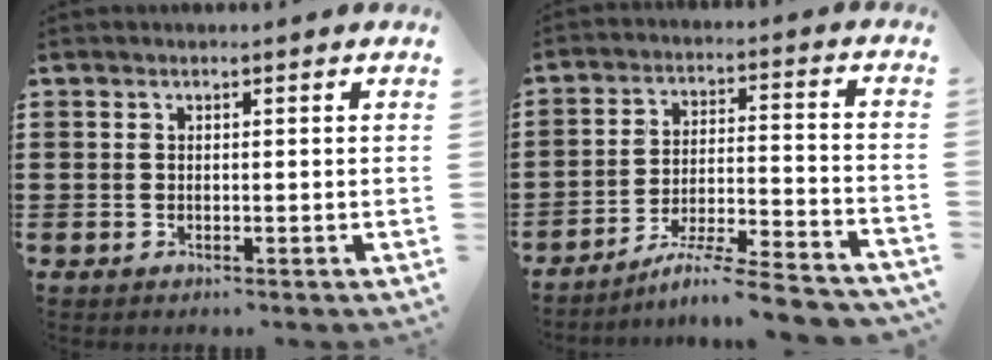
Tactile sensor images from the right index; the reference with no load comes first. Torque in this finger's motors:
{"motor_torque": [1.09, 1.05, 0.35, 0.06]}